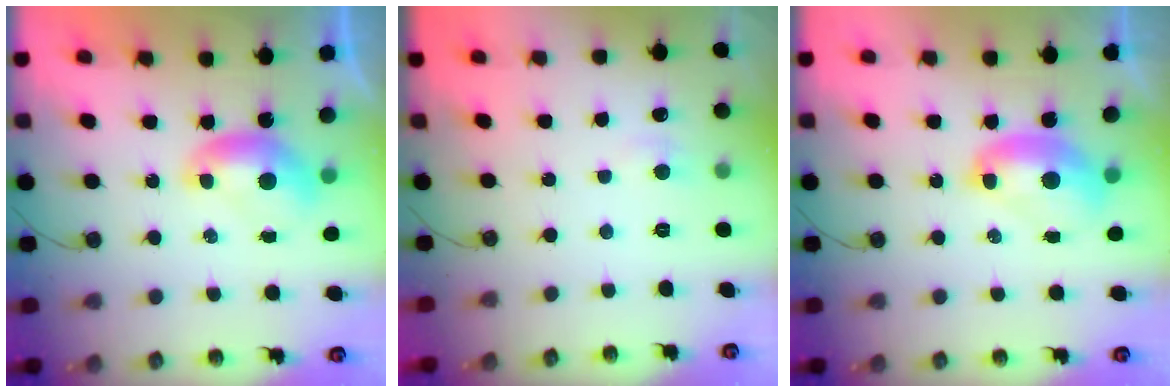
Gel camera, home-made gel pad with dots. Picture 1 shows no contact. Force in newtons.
{"total": 1.6, "press": 1.5, "slide": 0.5}
{"total": 3.4, "press": 3.4, "slide": 0.2}